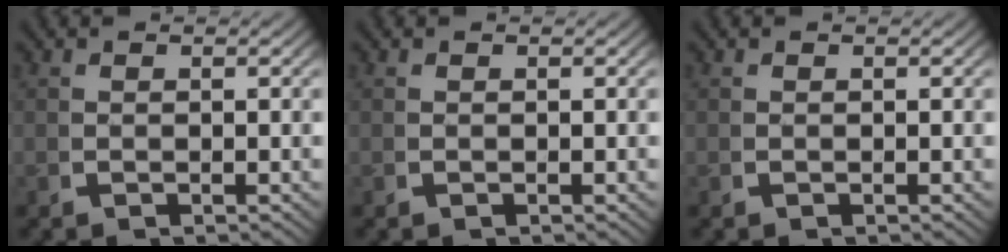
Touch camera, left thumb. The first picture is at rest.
{"total": 0.0}
{"total": 0.0}